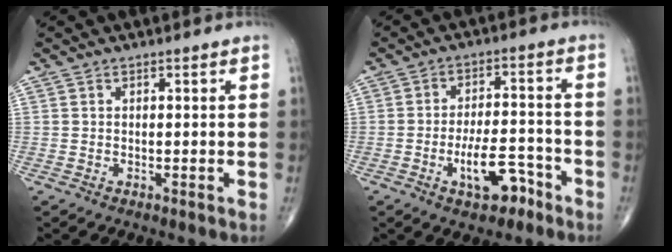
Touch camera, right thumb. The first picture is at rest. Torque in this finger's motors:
{"motor_torque": [2.54, 1.92, 1.13, -0.13, 0.31]}